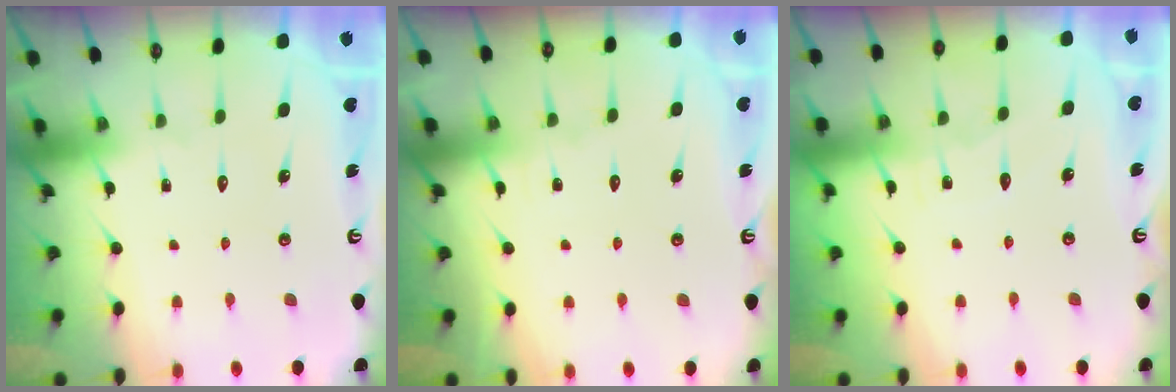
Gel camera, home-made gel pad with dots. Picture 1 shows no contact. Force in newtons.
{"total": 2.7, "press": 2.7, "slide": 0.3}
{"total": 4.7, "press": 4.6, "slide": 0.5}